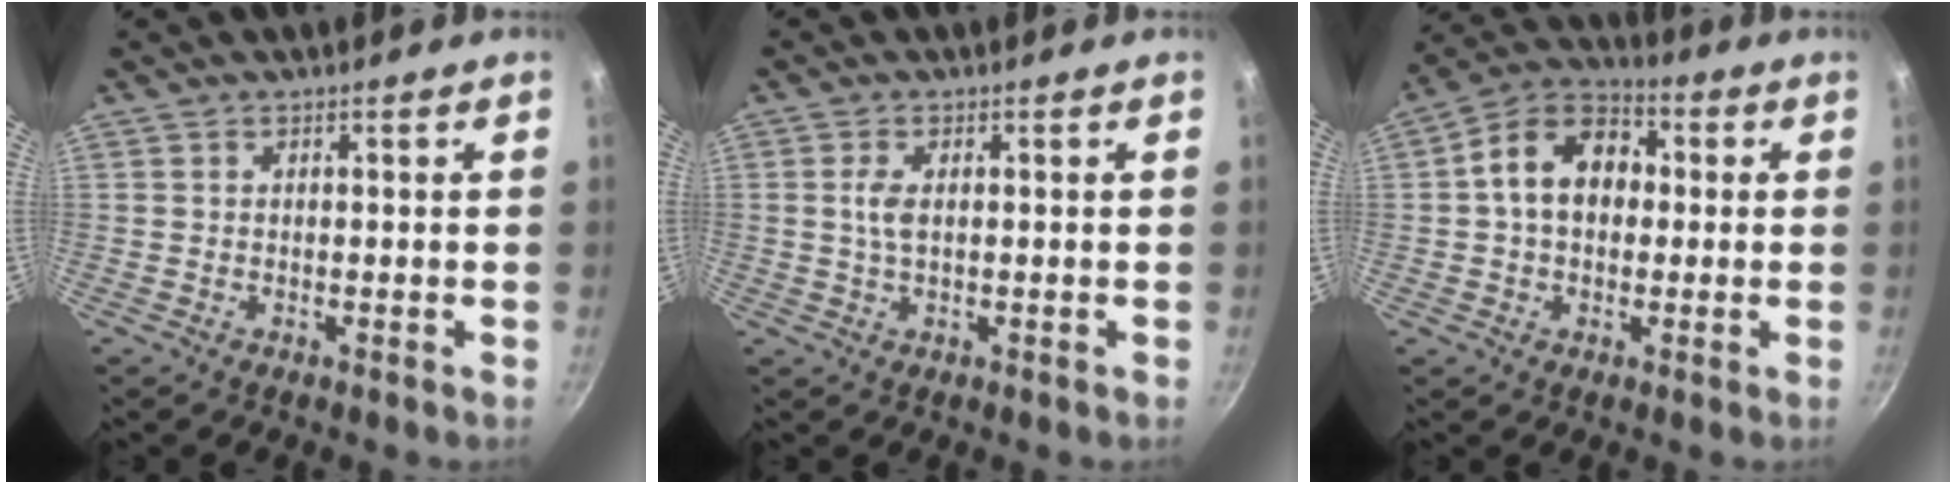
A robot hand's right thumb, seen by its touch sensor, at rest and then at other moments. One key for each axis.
{"total": 2.8, "fx": 0.3, "fy": 1.3, "fz": 2.5, "tx": -0.054, "ty": 0.002, "tz": 0.006}
{"total": 12.4, "fx": 0.9, "fy": 9.1, "fz": 8.3, "tx": -0.103, "ty": 0.032, "tz": -0.005}